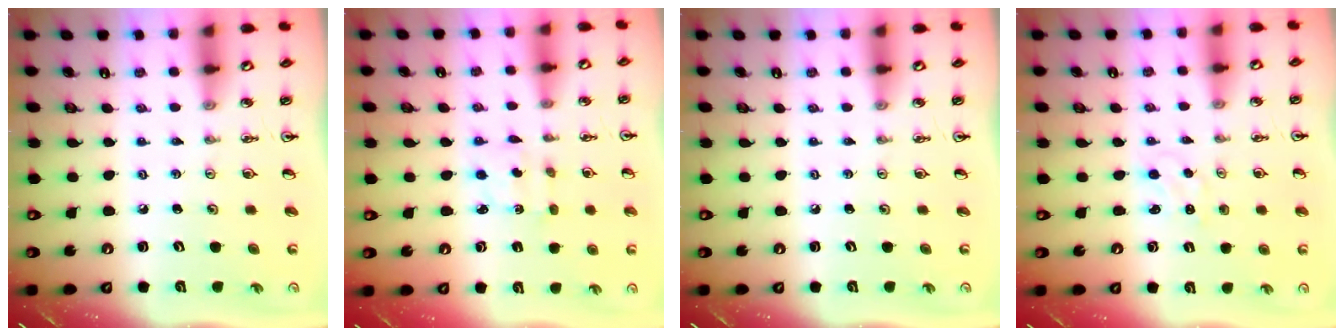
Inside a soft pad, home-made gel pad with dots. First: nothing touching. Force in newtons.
{"total": 2.8, "press": 2.8, "slide": 0.5}
{"total": 0.0}
{"total": 1.2, "press": 1.1, "slide": 0.2}